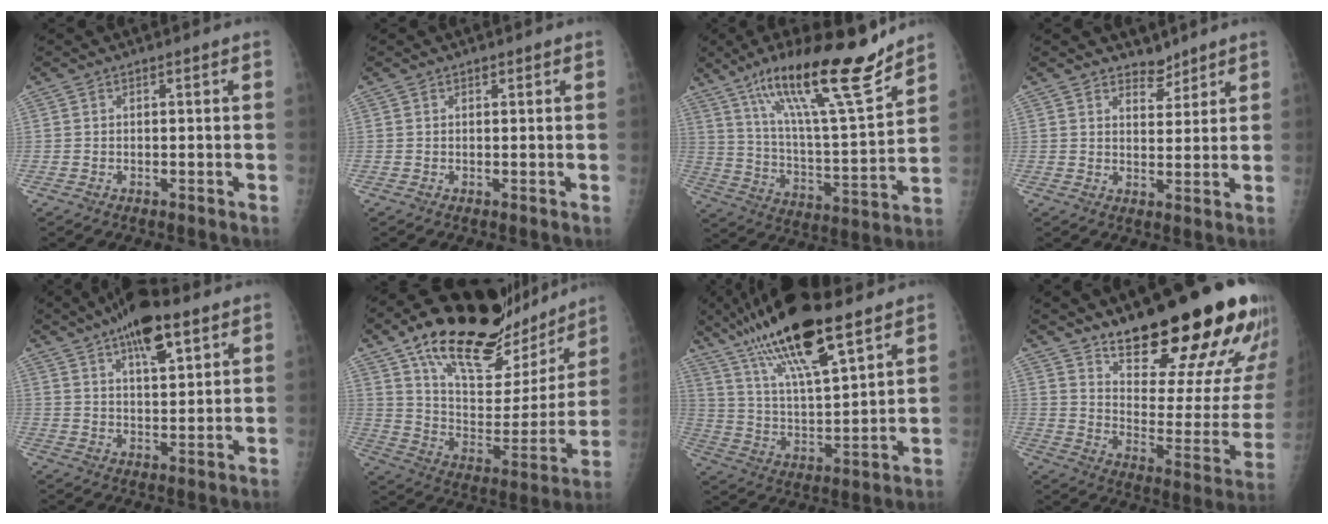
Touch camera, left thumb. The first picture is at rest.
{"total": 0.6, "force": [0.4, 0.3, 0.2], "torque": [-0.001, -0.003, 0.004]}
{"total": 21.7, "force": [15.3, 3.2, 15.1], "torque": [-0.229, -0.074, 0.262]}
{"total": 3.5, "force": [3.1, 1.6, 0.4], "torque": [0.013, -0.025, 0.049]}
{"total": 12.1, "force": [7.1, 4.4, 8.8], "torque": [-0.118, -0.023, 0.113]}
{"total": 29.5, "force": [20.0, 12.9, 17.4], "torque": [-0.229, -0.050, 0.318]}
{"total": 21.7, "force": [14.2, 5.4, 15.5], "torque": [-0.276, -0.040, 0.260]}
{"total": 27.2, "force": [18.9, 7.2, 18.2], "torque": [-0.222, -0.113, 0.274]}